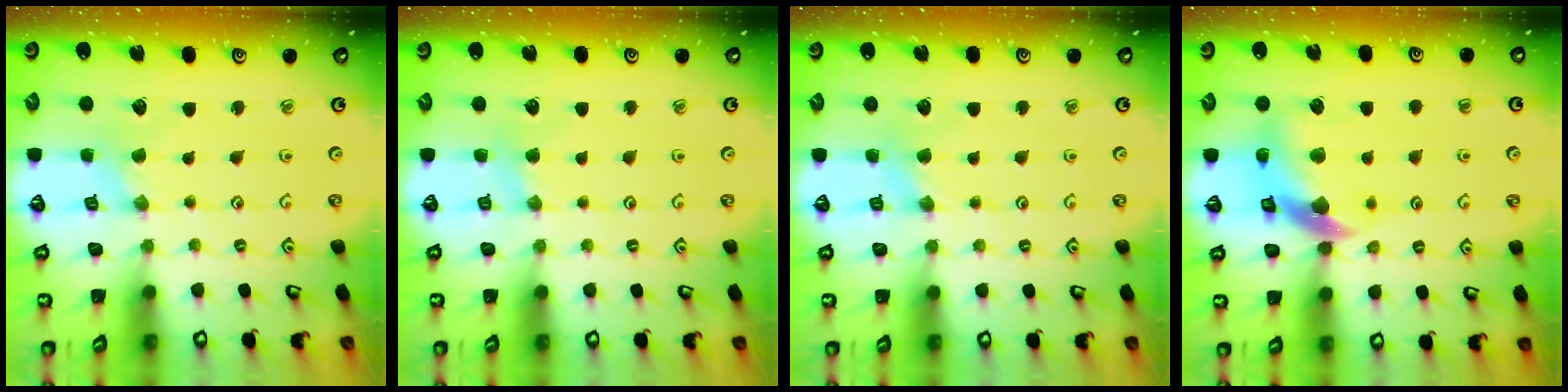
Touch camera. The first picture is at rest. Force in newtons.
{"total": 3.2, "press": 3.1, "slide": 0.6}
{"total": 2.9, "press": 2.9, "slide": 0.6}
{"total": 11.5, "press": 11.3, "slide": 1.6}